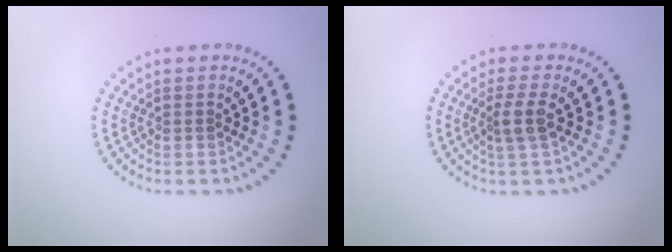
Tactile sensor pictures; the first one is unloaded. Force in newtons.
{"total": 2.3, "press": 1.8, "slide": 1.3}